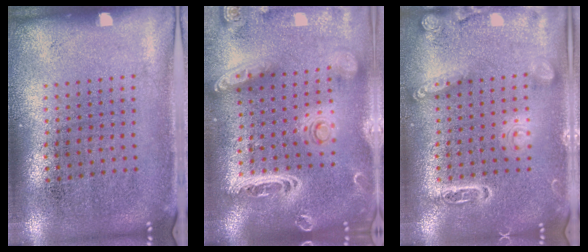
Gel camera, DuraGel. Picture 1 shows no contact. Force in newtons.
{"total": 3.2, "press": 2.6, "slide": 1.8}
{"total": 3.1, "press": 3.1, "slide": 0.2}